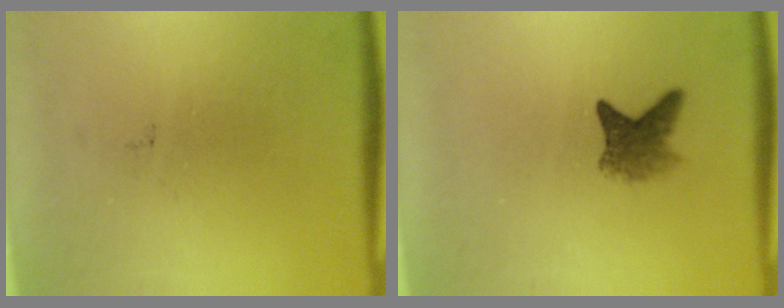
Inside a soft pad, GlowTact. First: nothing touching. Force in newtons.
{"total": 3.4}